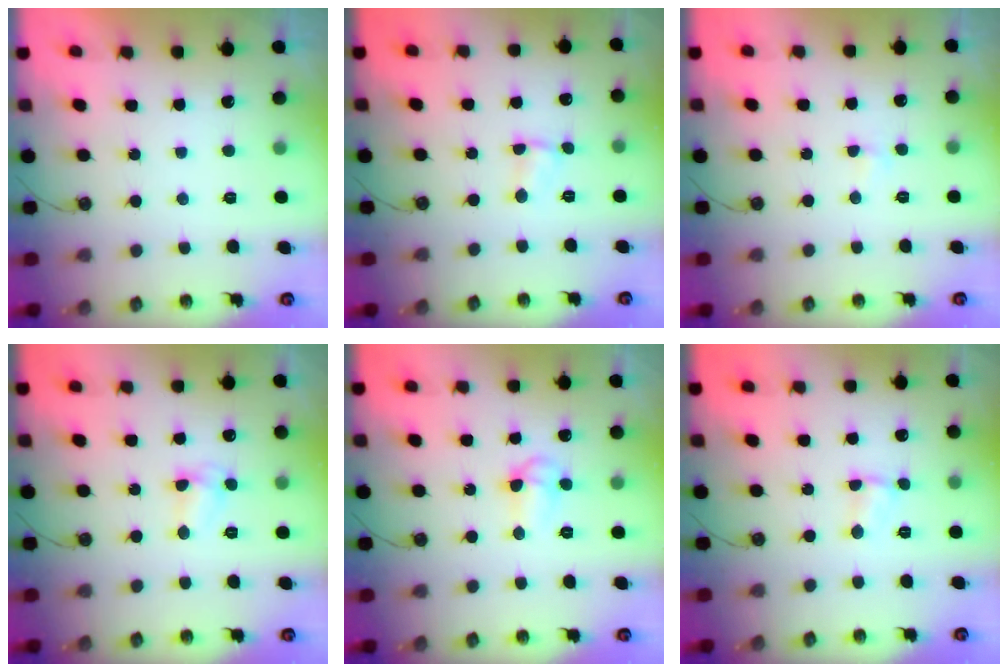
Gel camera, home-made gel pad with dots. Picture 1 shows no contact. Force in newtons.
{"total": 1.7, "press": 1.7, "slide": 0.2}
{"total": 2.8, "press": 2.8, "slide": 0.5}
{"total": 5.2, "press": 5.2, "slide": 0.6}
{"total": 6.4, "press": 6.4, "slide": 0.8}
{"total": 1.7, "press": 1.7, "slide": 0.2}